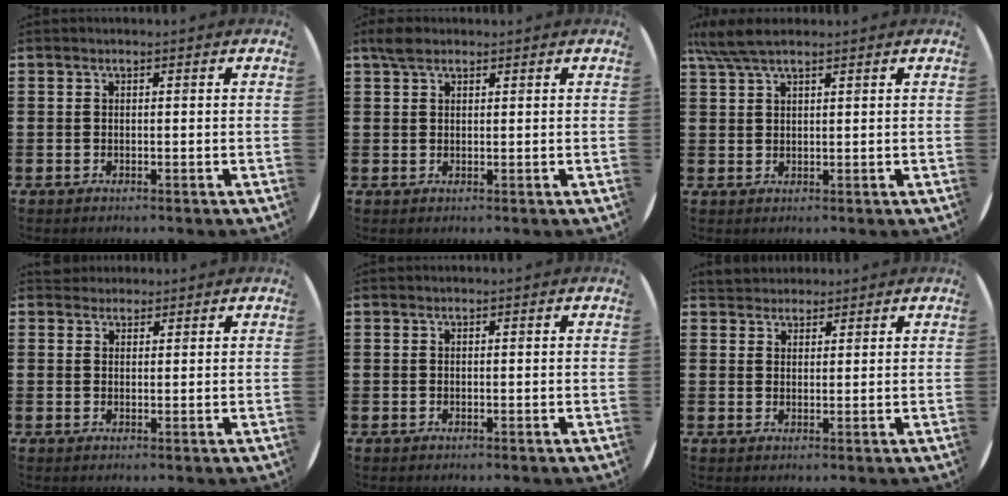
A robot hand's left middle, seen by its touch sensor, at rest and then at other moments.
{"total": 2.1, "force": [1.7, 0.9, 0.9], "torque": [-0.014, 0.003, 0.029]}
{"total": 4.4, "force": [3.4, 0.9, 2.6], "torque": [-0.058, 0.001, 0.062]}
{"total": 1.7, "force": [1.6, 0.6, -0.2], "torque": [0.000, 0.004, 0.033]}
{"total": 0.0}
{"total": 2.4, "force": [2.3, 0.8, -0.3], "torque": [0.000, 0.000, 0.046]}